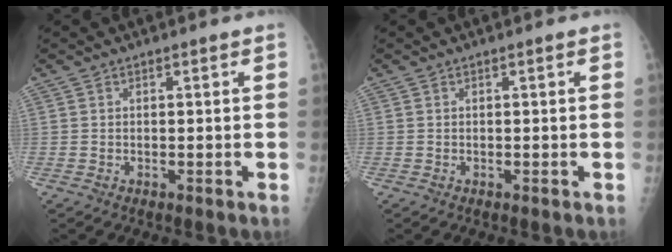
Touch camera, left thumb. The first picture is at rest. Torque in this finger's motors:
{"motor_torque": [0.00, 0.00, 0.00, -0.01, 0.00]}